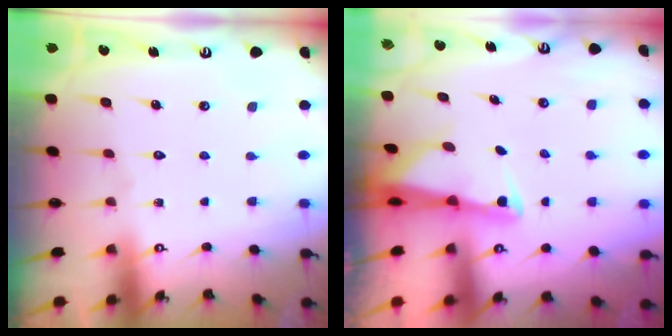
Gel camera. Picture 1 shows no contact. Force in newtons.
{"total": 2.5, "press": 2.5, "slide": 0.5}